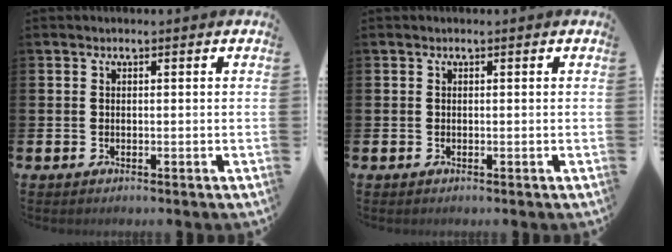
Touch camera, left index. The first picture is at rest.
{"total": 0.0}